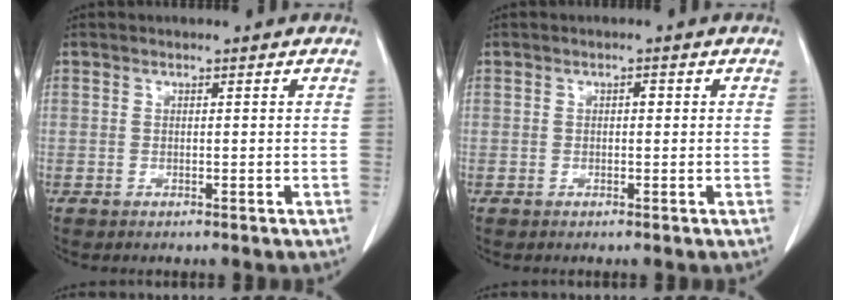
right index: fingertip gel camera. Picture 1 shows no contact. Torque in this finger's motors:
{"motor_torque": [0.26, -0.20, 0.03, 0.02]}